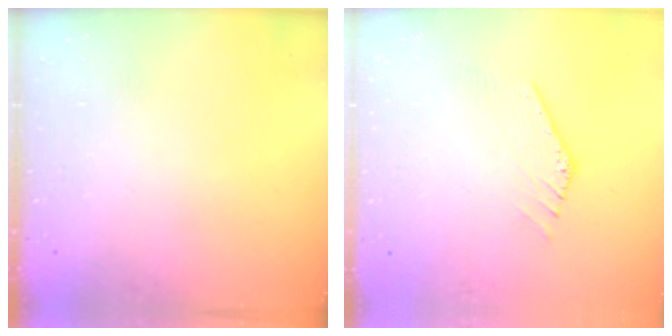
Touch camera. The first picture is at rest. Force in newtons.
{"total": 1.1, "press": 1.1, "slide": 0.3}